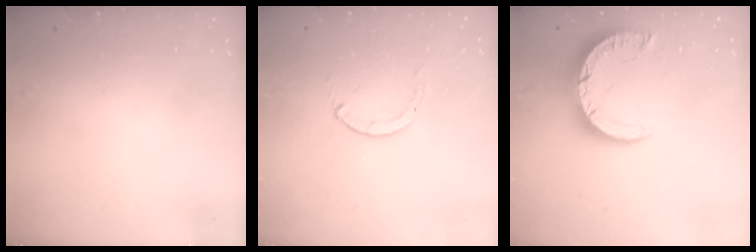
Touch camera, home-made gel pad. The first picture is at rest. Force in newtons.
{"total": 0.0}
{"total": 8.9, "press": 8.9, "slide": 0.9}